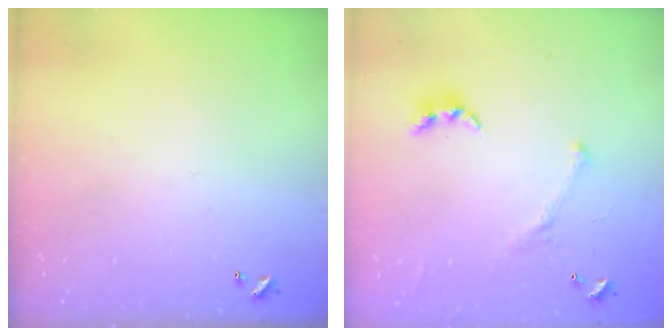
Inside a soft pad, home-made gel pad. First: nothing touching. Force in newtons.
{"total": 2.3, "press": 2.3, "slide": 0.5}